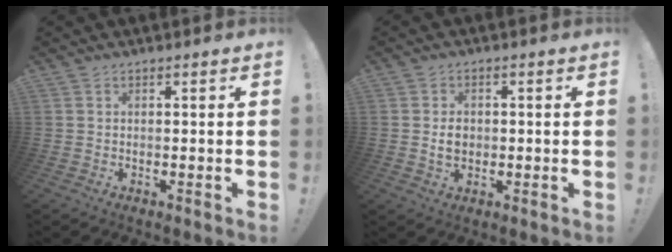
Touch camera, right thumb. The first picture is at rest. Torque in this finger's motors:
{"motor_torque": [0.26, -0.05, -0.04, 0.05, 0.09]}